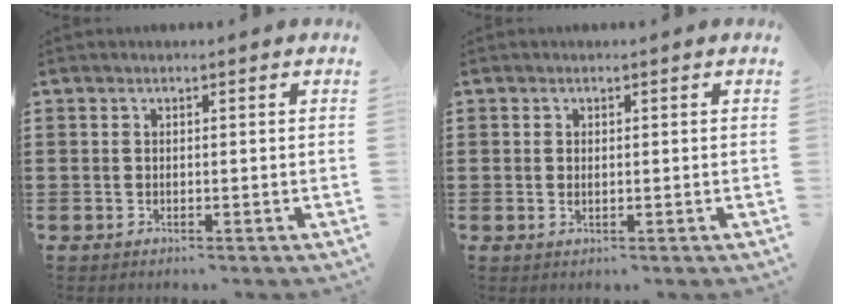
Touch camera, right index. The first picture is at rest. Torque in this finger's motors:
{"motor_torque": [0.44, 1.70, 0.00, 0.00]}